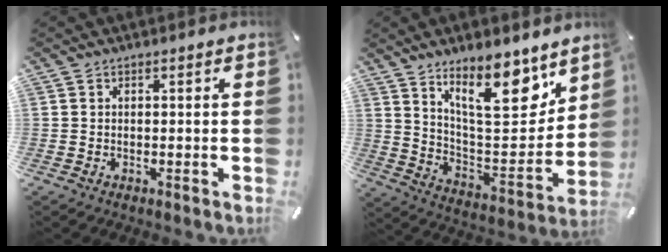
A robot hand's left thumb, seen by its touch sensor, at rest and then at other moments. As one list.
[{"total": 17.6, "force": [12.5, 6.3, 10.6], "torque": [-0.154, -0.091, 0.207]}]